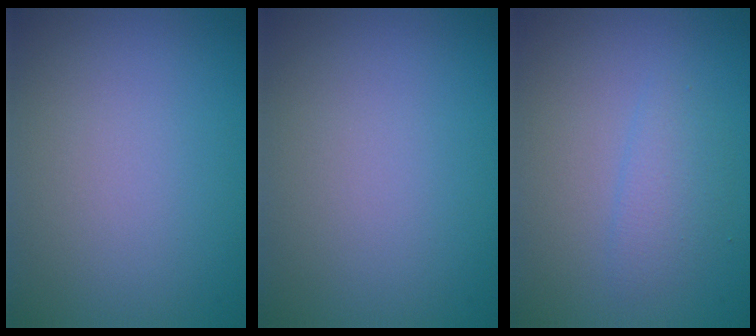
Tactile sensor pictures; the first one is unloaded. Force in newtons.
{"total": 0.0}
{"total": 1.8, "press": 1.8, "slide": 0.1}